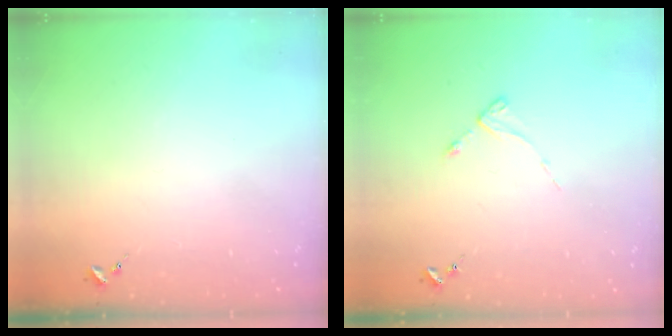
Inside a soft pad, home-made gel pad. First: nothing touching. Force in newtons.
{"total": 2.8, "press": 2.8, "slide": 0.3}